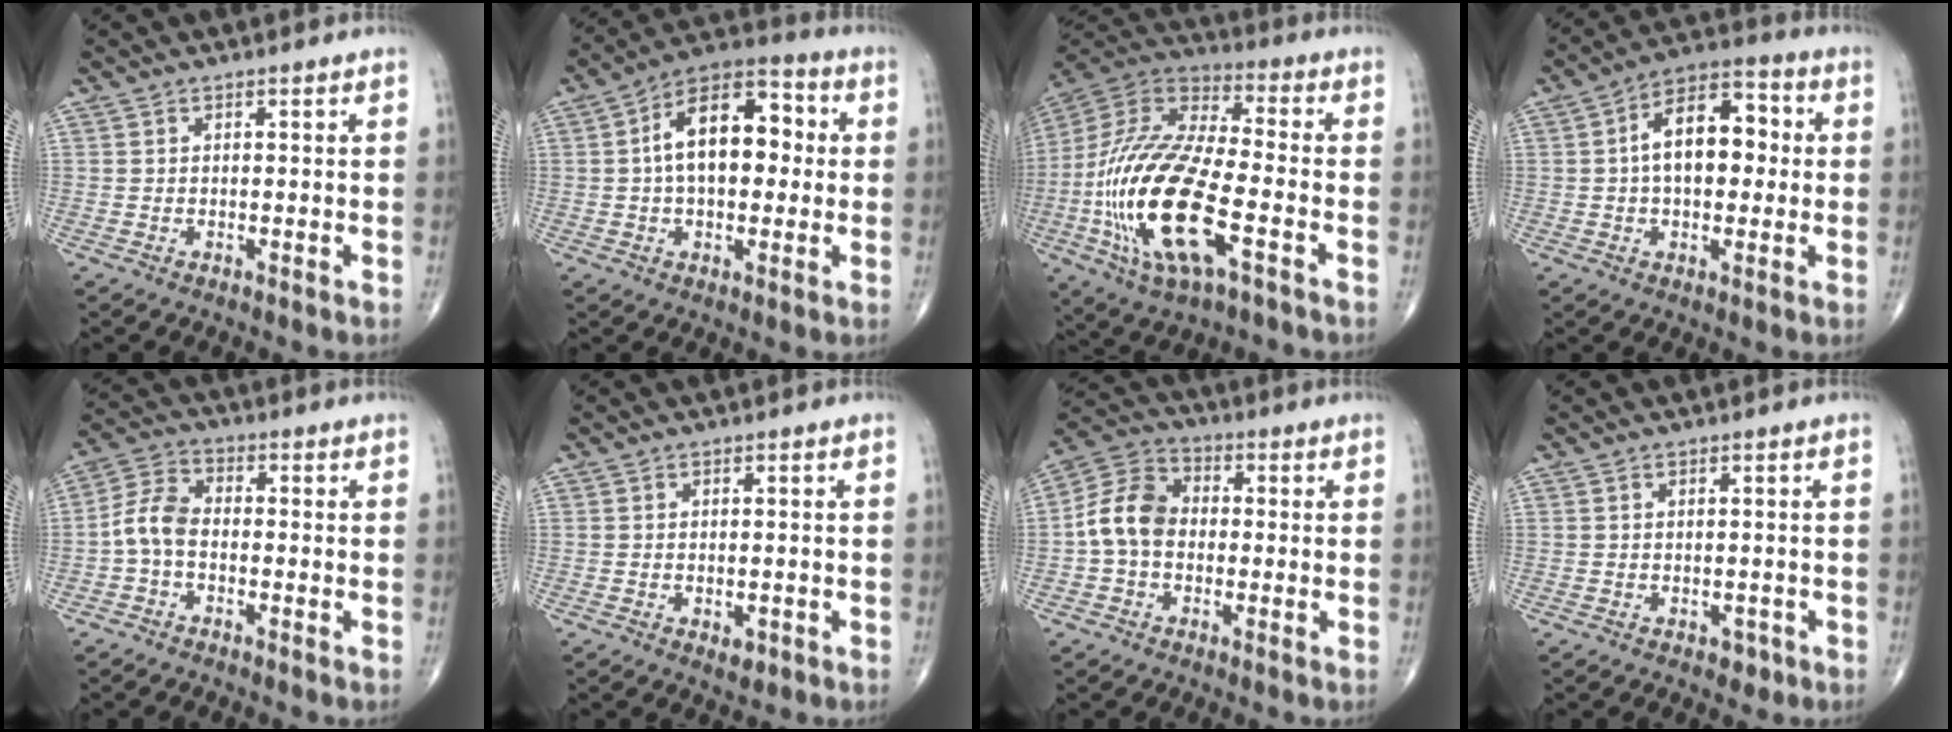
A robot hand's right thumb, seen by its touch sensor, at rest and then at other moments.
{"total": 15.1, "force": [1.5, 8.7, 12.3], "torque": [-0.176, 0.035, 0.013]}
{"total": 25.9, "force": [-7.3, 10.0, 22.7], "torque": [-0.510, 0.005, -0.130]}
{"total": 13.0, "force": [1.1, 7.6, 10.5], "torque": [-0.146, 0.032, 0.006]}
{"total": 6.2, "force": [-1.5, 3.8, 4.7], "torque": [-0.093, 0.024, -0.043]}
{"total": 2.3, "force": [-0.8, 1.4, 1.6], "torque": [-0.019, 0.000, -0.005]}
{"total": 9.5, "force": [-0.9, 7.1, 6.2], "torque": [-0.108, 0.031, -0.033]}
{"total": 1.6, "force": [-0.6, 1.2, 0.8], "torque": [-0.001, 0.001, -0.006]}